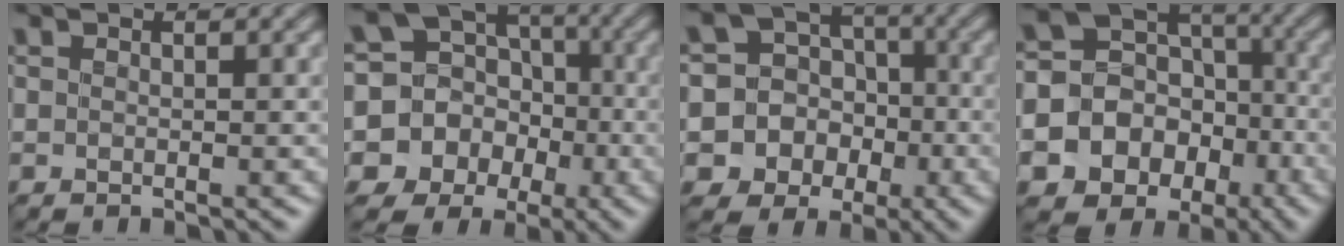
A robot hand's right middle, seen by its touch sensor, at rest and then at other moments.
{"total": 13.0, "force": [-4.5, 11.8, 2.8], "torque": [-0.092, -0.014, -0.080]}
{"total": 11.4, "force": [-4.4, 10.2, 2.2], "torque": [-0.057, -0.012, -0.083]}
{"total": 16.2, "force": [-7.0, 13.9, 4.6], "torque": [-0.102, -0.040, -0.113]}